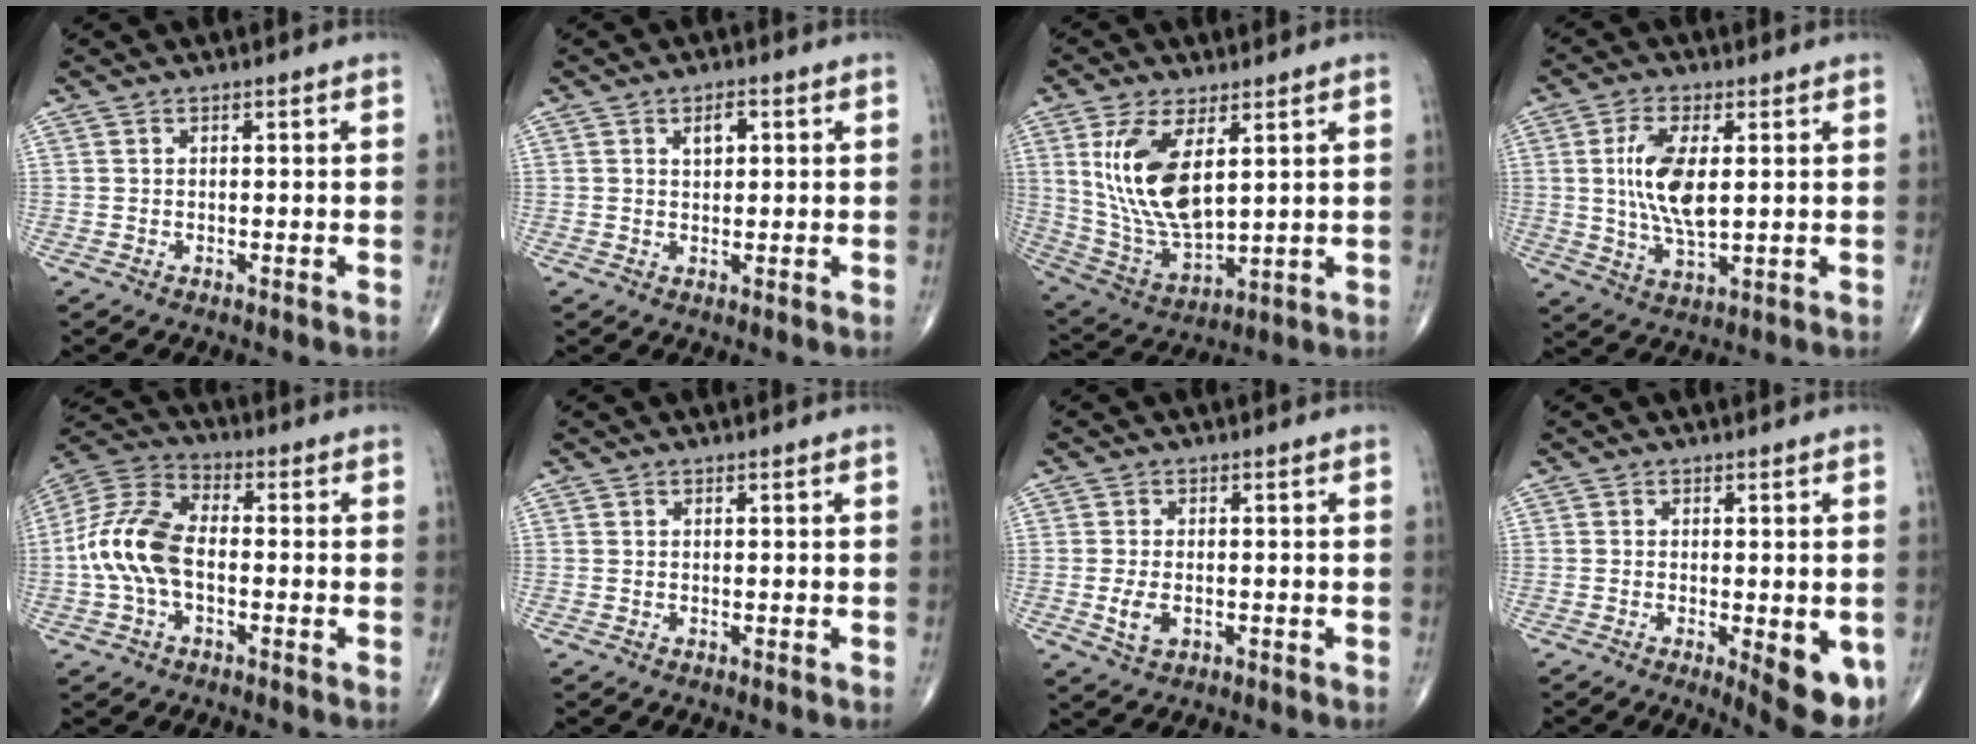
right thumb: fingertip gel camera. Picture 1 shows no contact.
{"total": 3.0, "force": [1.0, 1.7, 2.3], "torque": [-0.030, 0.001, 0.015]}
{"total": 15.3, "force": [4.4, 7.1, 12.8], "torque": [-0.250, -0.023, 0.103]}
{"total": 10.7, "force": [1.4, 4.7, 9.5], "torque": [-0.186, -0.012, 0.031]}
{"total": 12.8, "force": [-1.7, 7.4, 10.3], "torque": [-0.219, 0.036, -0.041]}
{"total": 0.0}
{"total": 3.6, "force": [-0.8, 2.1, 2.8], "torque": [-0.054, -0.002, -0.010]}
{"total": 8.1, "force": [-2.3, 2.7, 7.3], "torque": [-0.085, -0.015, -0.027]}